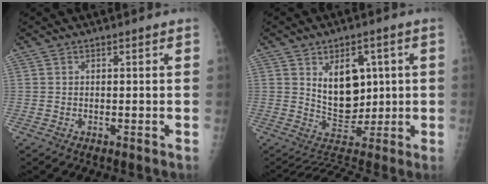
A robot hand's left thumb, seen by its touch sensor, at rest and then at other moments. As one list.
[{"total": 9.4, "force": [1.3, 6.8, 6.3], "torque": [-0.054, -0.008, 0.036]}]